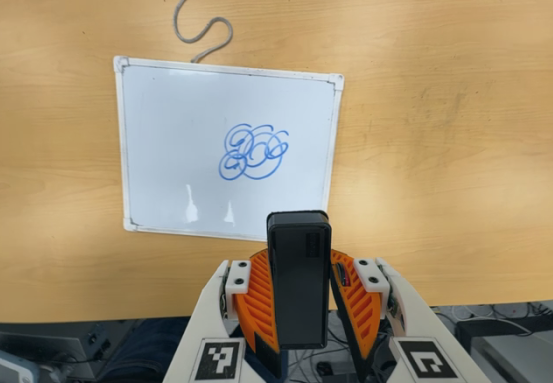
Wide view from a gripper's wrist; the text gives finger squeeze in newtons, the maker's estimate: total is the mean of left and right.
{"total": 6.7, "left": 6.8, "right": 6.6}